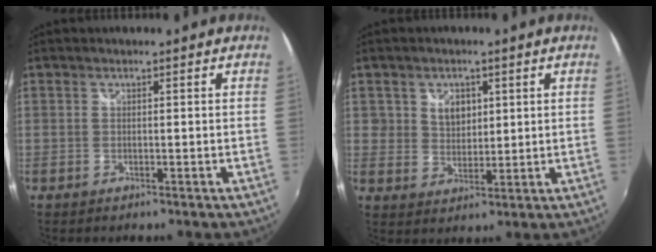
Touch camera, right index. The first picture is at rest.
{"total": 5.1, "force": [1.9, 4.3, 2.1], "torque": [-0.031, 0.006, 0.038]}